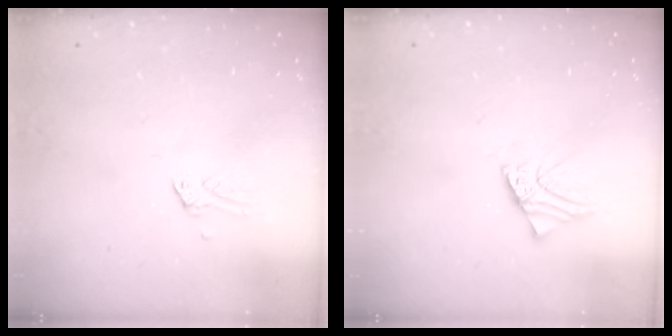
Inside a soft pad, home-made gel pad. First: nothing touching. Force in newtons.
{"total": 3.1, "press": 3.1, "slide": 0.4}